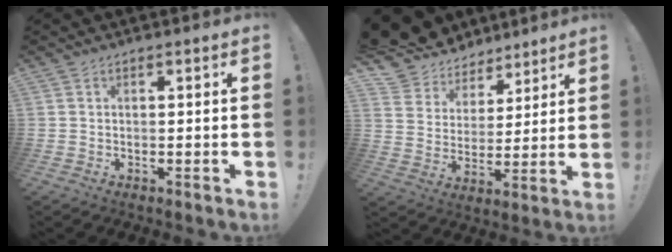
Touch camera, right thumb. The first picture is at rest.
{"total": 11.3, "force": [8.4, 7.5, 1.4], "torque": [-0.046, -0.067, 0.163]}